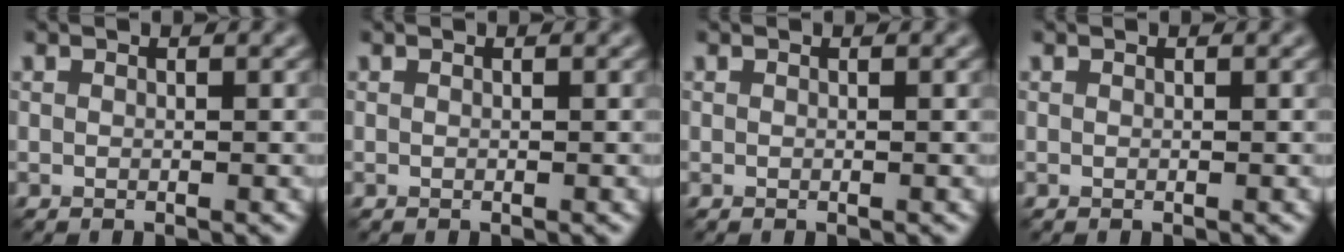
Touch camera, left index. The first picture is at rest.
{"total": 0.0}
{"total": 0.0}
{"total": 0.0}